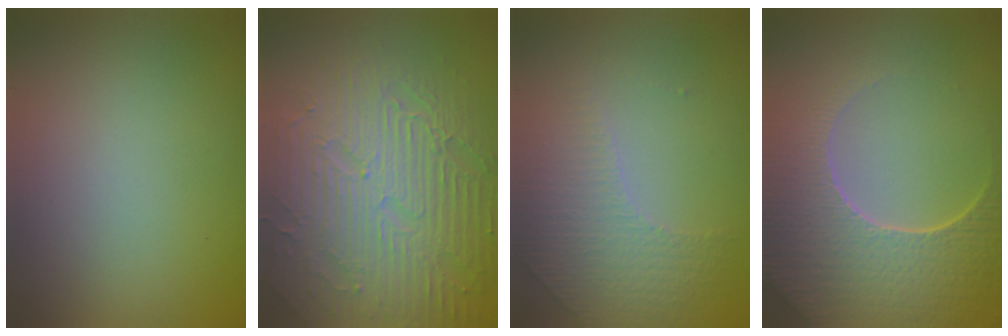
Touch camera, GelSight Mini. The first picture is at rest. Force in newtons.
{"total": 8.8, "press": 6.3, "slide": 6.1}
{"total": 4.2, "press": 2.9, "slide": 3.1}
{"total": 7.6, "press": 5.9, "slide": 4.8}